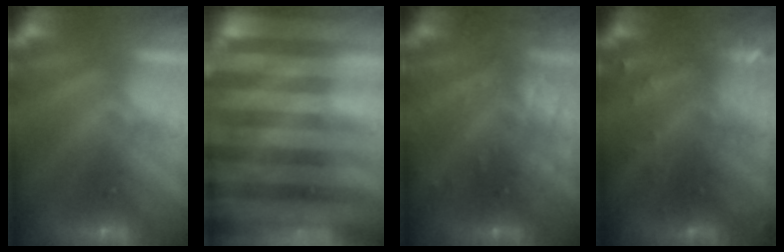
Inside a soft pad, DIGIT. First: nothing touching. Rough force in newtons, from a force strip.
{"total": 8.5}
{"total": 3.1}
{"total": 2.9}